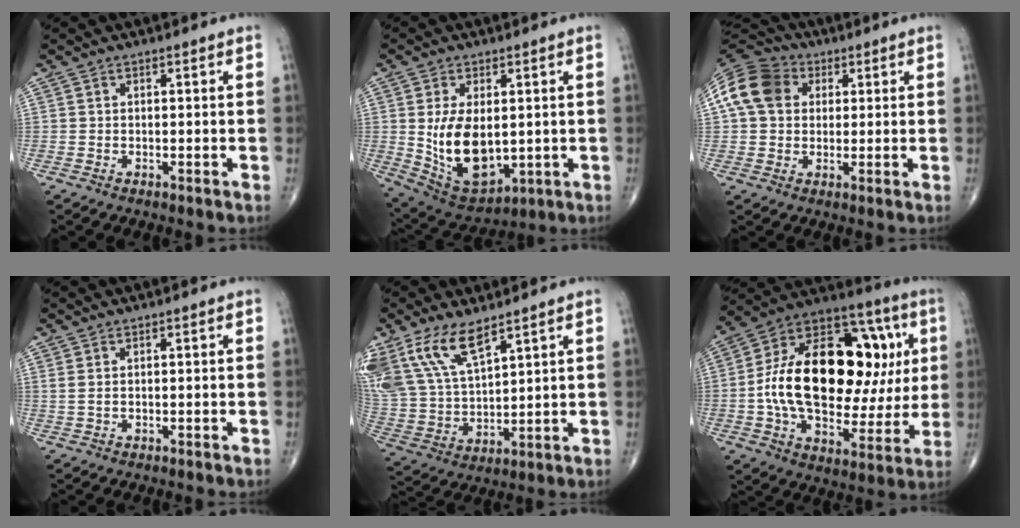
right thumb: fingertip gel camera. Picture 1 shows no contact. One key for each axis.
{"total": 14.0, "fx": 0.2, "fy": 8.1, "fz": 11.5, "tx": -0.188, "ty": -0.014, "tz": 0.031}
{"total": 12.8, "fx": 3.2, "fy": 10.2, "fz": 7.0, "tx": -0.127, "ty": 0.022, "tz": 0.048}
{"total": 1.0, "fx": 0.4, "fy": 0.1, "fz": 0.9, "tx": -0.031, "ty": 0.007, "tz": 0.014}
{"total": 14.6, "fx": 9.3, "fy": 5.9, "fz": 9.7, "tx": -0.196, "ty": -0.033, "tz": 0.200}
{"total": 31.8, "fx": 3.9, "fy": 17.3, "fz": 26.4, "tx": -0.415, "ty": 0.029, "tz": 0.064}